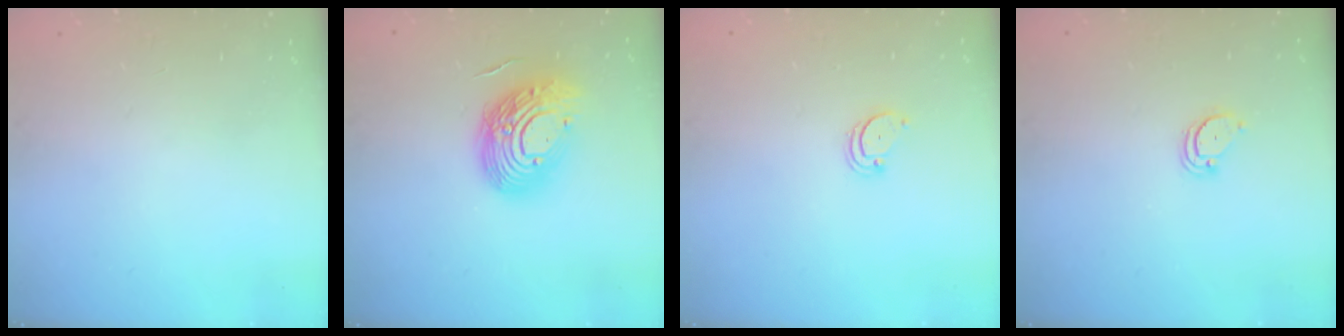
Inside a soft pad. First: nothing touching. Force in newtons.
{"total": 16.2, "press": 16.1, "slide": 1.8}
{"total": 1.8, "press": 1.8, "slide": 0.2}
{"total": 2.1, "press": 2.1, "slide": 0.1}